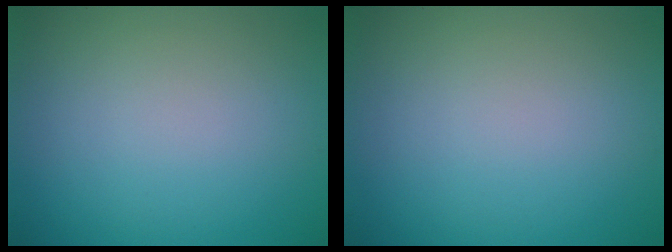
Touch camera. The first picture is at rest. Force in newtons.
{"total": 0.0}